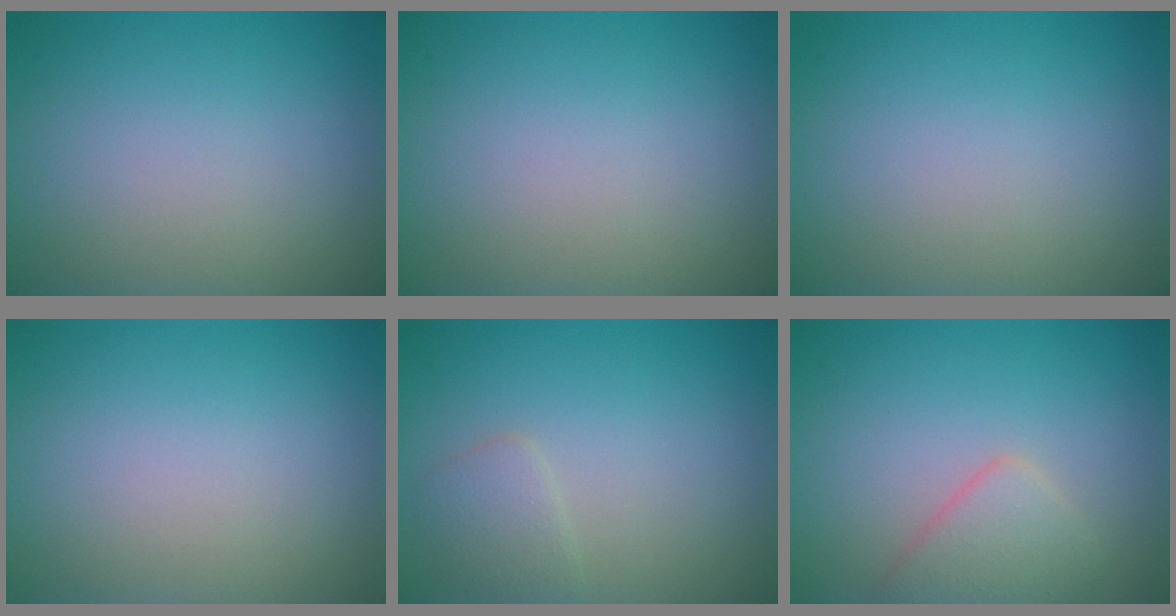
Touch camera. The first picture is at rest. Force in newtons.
{"total": 0.0}
{"total": 0.0}
{"total": 0.0}
{"total": 1.7, "press": 1.7, "slide": 0.1}
{"total": 2.7, "press": 2.7, "slide": 0.1}